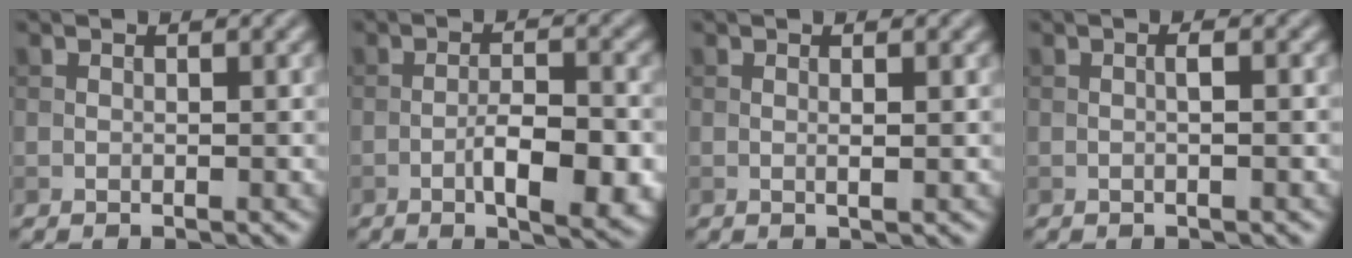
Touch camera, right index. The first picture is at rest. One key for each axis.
{"total": 6.2, "fx": -2.2, "fy": 1.9, "fz": 5.4, "tx": -0.089, "ty": -0.001, "tz": -0.031}
{"total": 1.1, "fx": 0.1, "fy": 0.2, "fz": 1.0, "tx": -0.016, "ty": 0.002, "tz": 0.001}
{"total": 1.1, "fx": -0.1, "fy": 0.1, "fz": 1.1, "tx": -0.014, "ty": -0.002, "tz": 0.001}